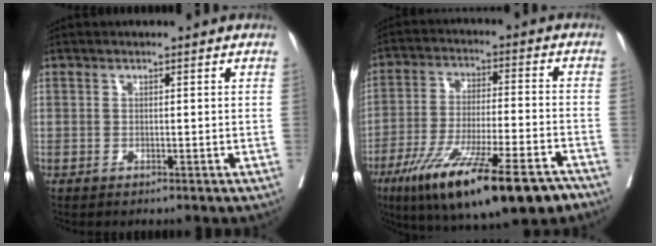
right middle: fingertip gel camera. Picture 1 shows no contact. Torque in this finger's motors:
{"motor_torque": [1.18, -0.96, 0.51, 0.21]}